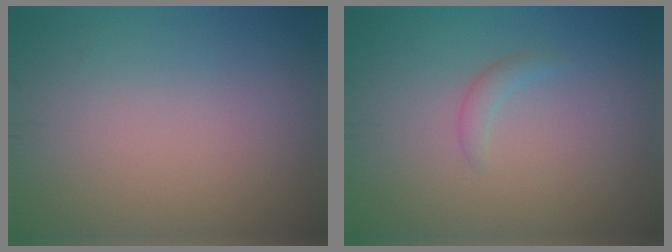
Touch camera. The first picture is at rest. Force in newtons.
{"total": 1.0, "press": 1.0, "slide": 0.1}